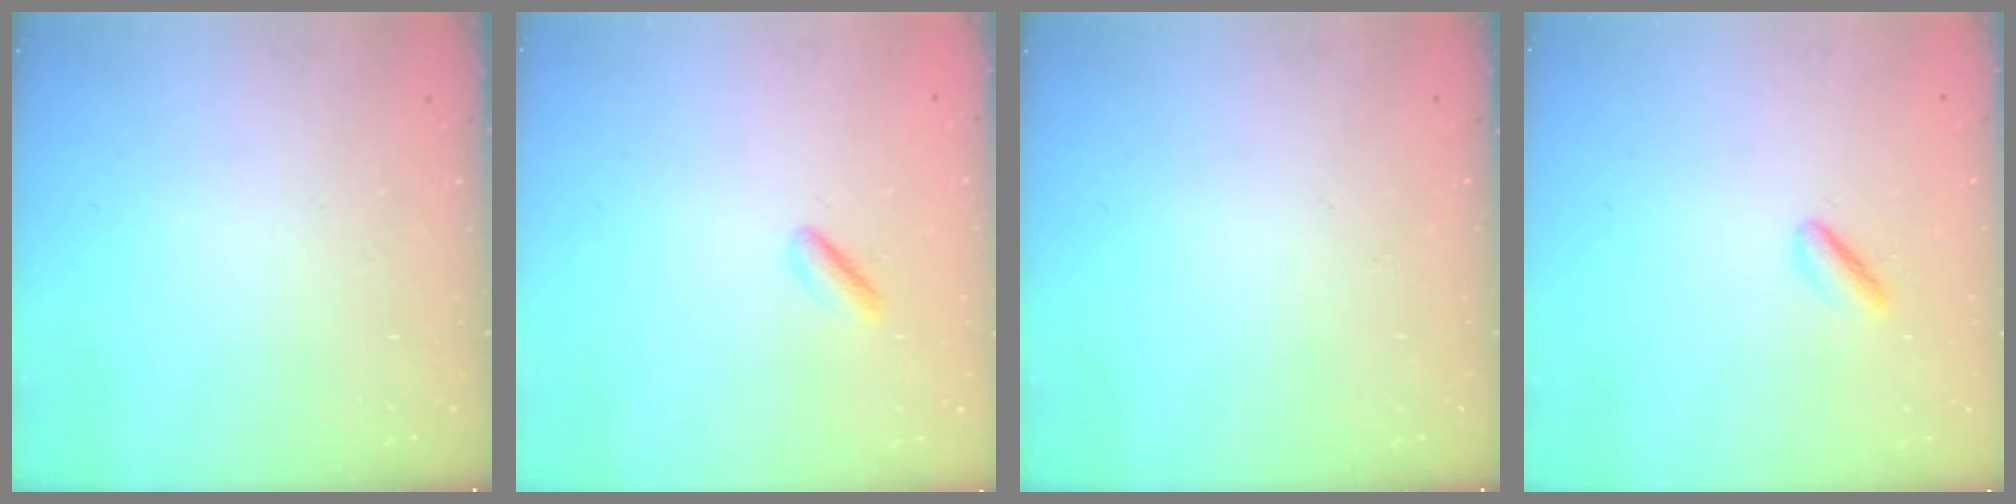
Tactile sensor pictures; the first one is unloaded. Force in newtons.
{"total": 1.1, "press": 0.8, "slide": 0.8}
{"total": 0.0}
{"total": 2.7, "press": 2.6, "slide": 0.8}